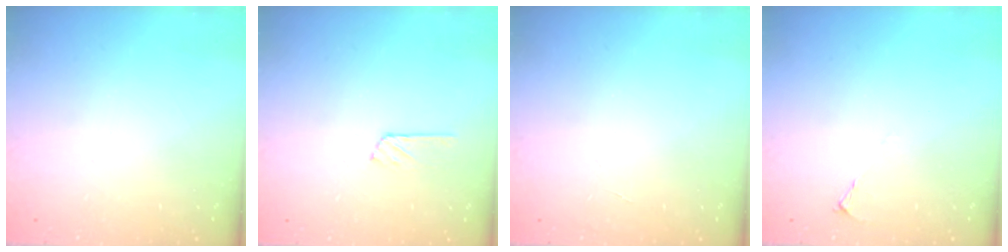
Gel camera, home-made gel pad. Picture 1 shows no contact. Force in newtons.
{"total": 6.3, "press": 6.3, "slide": 0.7}
{"total": 0.0}
{"total": 2.1, "press": 2.0, "slide": 0.4}